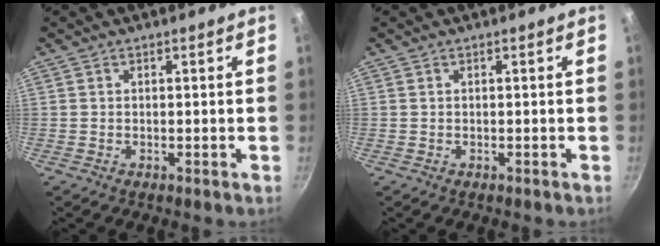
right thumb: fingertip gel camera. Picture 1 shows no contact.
{"total": 0.0}